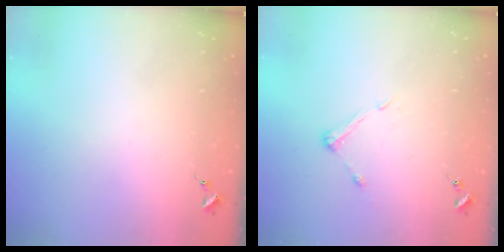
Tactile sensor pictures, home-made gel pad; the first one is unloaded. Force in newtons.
{"total": 5.6, "press": 5.5, "slide": 0.7}